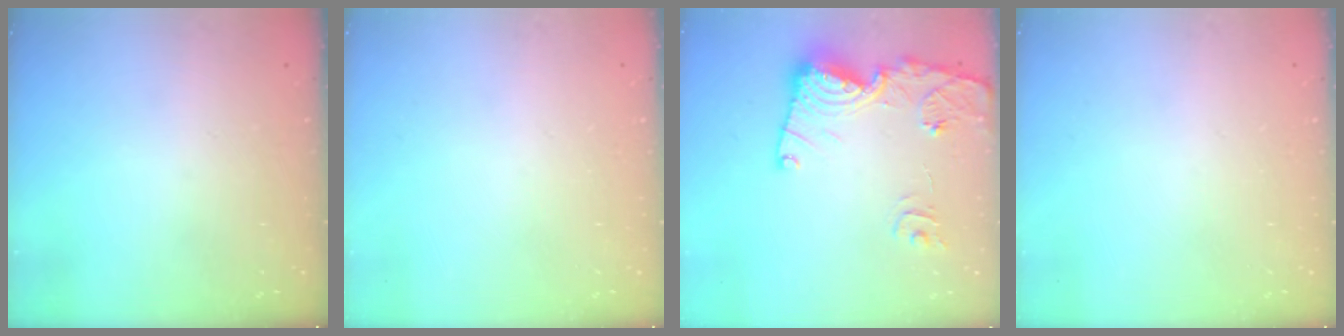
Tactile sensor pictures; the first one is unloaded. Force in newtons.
{"total": 0.0}
{"total": 16.2, "press": 16.2, "slide": 1.6}
{"total": 0.0}